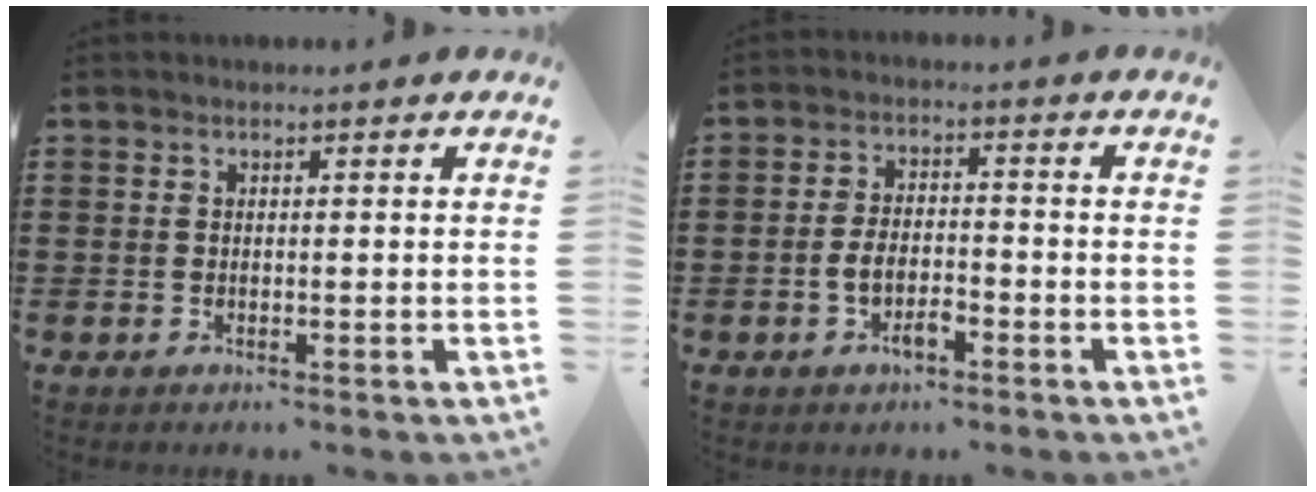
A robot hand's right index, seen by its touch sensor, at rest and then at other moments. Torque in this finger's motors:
{"motor_torque": [1.31, 0.83, 0.20, 0.09]}